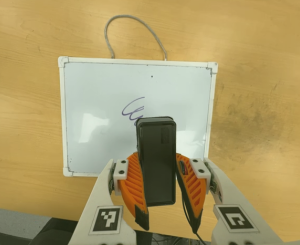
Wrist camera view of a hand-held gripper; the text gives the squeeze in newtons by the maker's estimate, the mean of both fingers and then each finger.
{"total": 6.9, "left": 6.4, "right": 7.3}